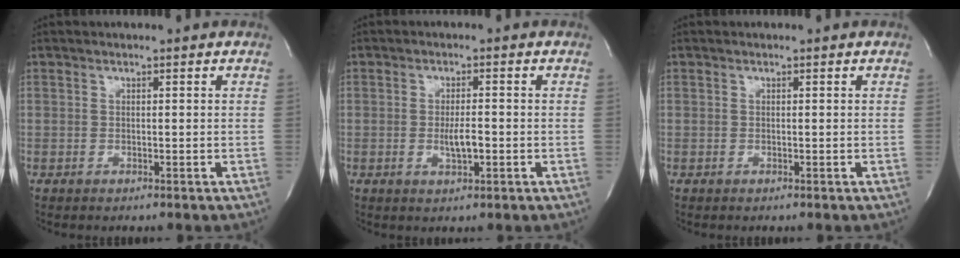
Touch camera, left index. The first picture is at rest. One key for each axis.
{"total": 3.1, "fx": -0.9, "fy": 0.7, "fz": 2.9, "tx": -0.058, "ty": -0.005, "tz": -0.012}
{"total": 0.0}